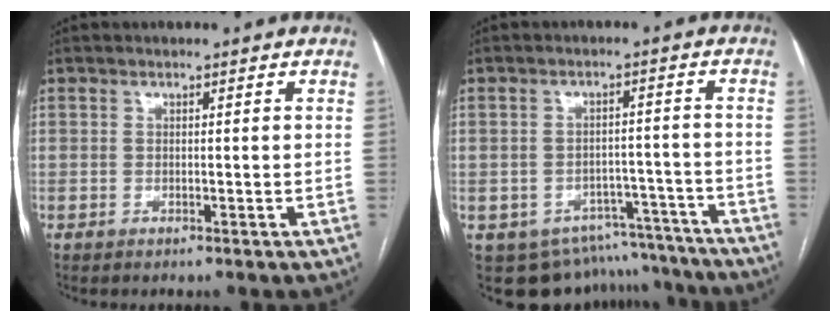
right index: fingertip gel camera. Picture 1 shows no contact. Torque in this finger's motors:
{"motor_torque": [-0.02, 0.01, 0.08, 0.00]}